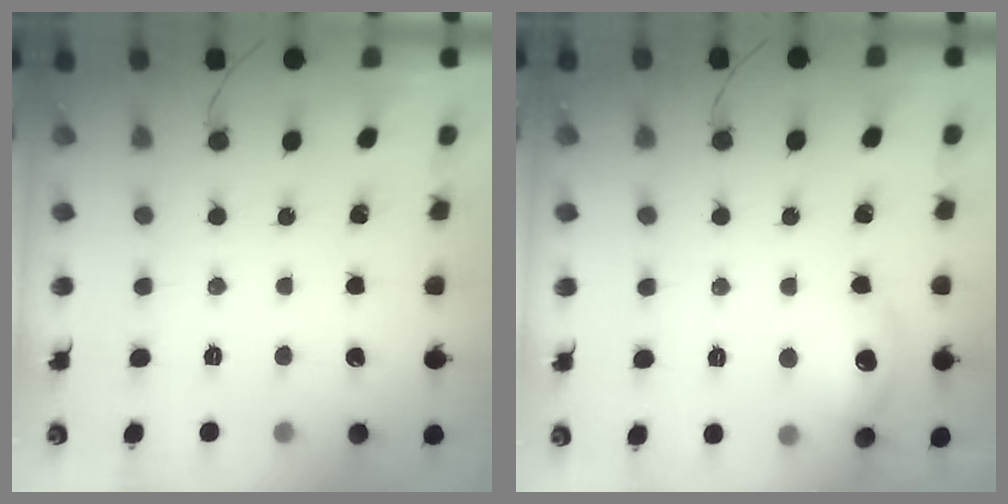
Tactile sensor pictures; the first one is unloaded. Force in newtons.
{"total": 10.2, "press": 10.2, "slide": 1.1}